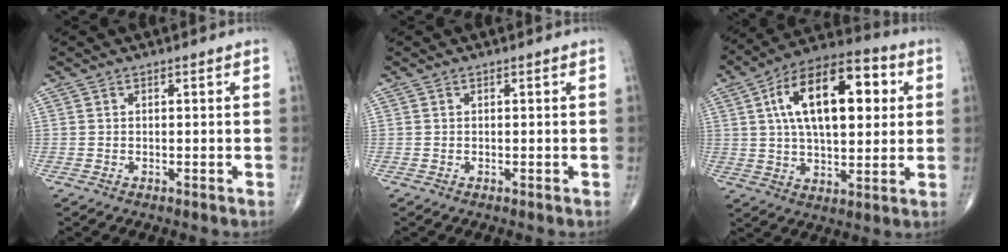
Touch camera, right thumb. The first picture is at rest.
{"total": 0.0}
{"total": 21.0, "force": [5.1, 10.3, 17.6], "torque": [-0.264, 0.014, 0.073]}